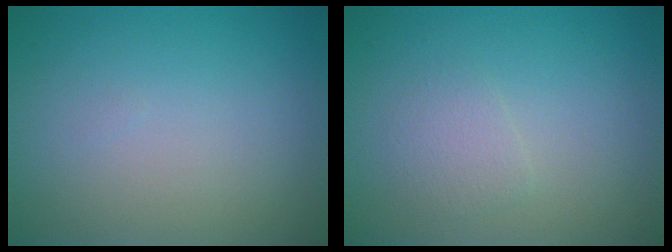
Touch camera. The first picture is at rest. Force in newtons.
{"total": 1.4, "press": 1.4, "slide": 0.1}